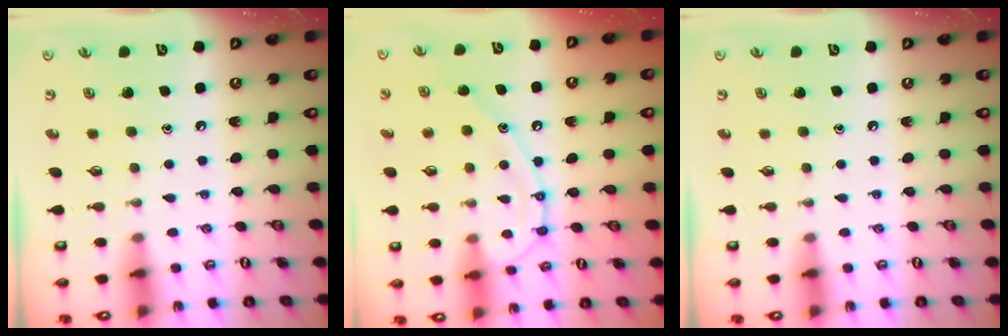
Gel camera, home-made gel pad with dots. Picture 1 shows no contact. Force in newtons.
{"total": 12.8, "press": 12.8, "slide": 1.3}
{"total": 0.0}